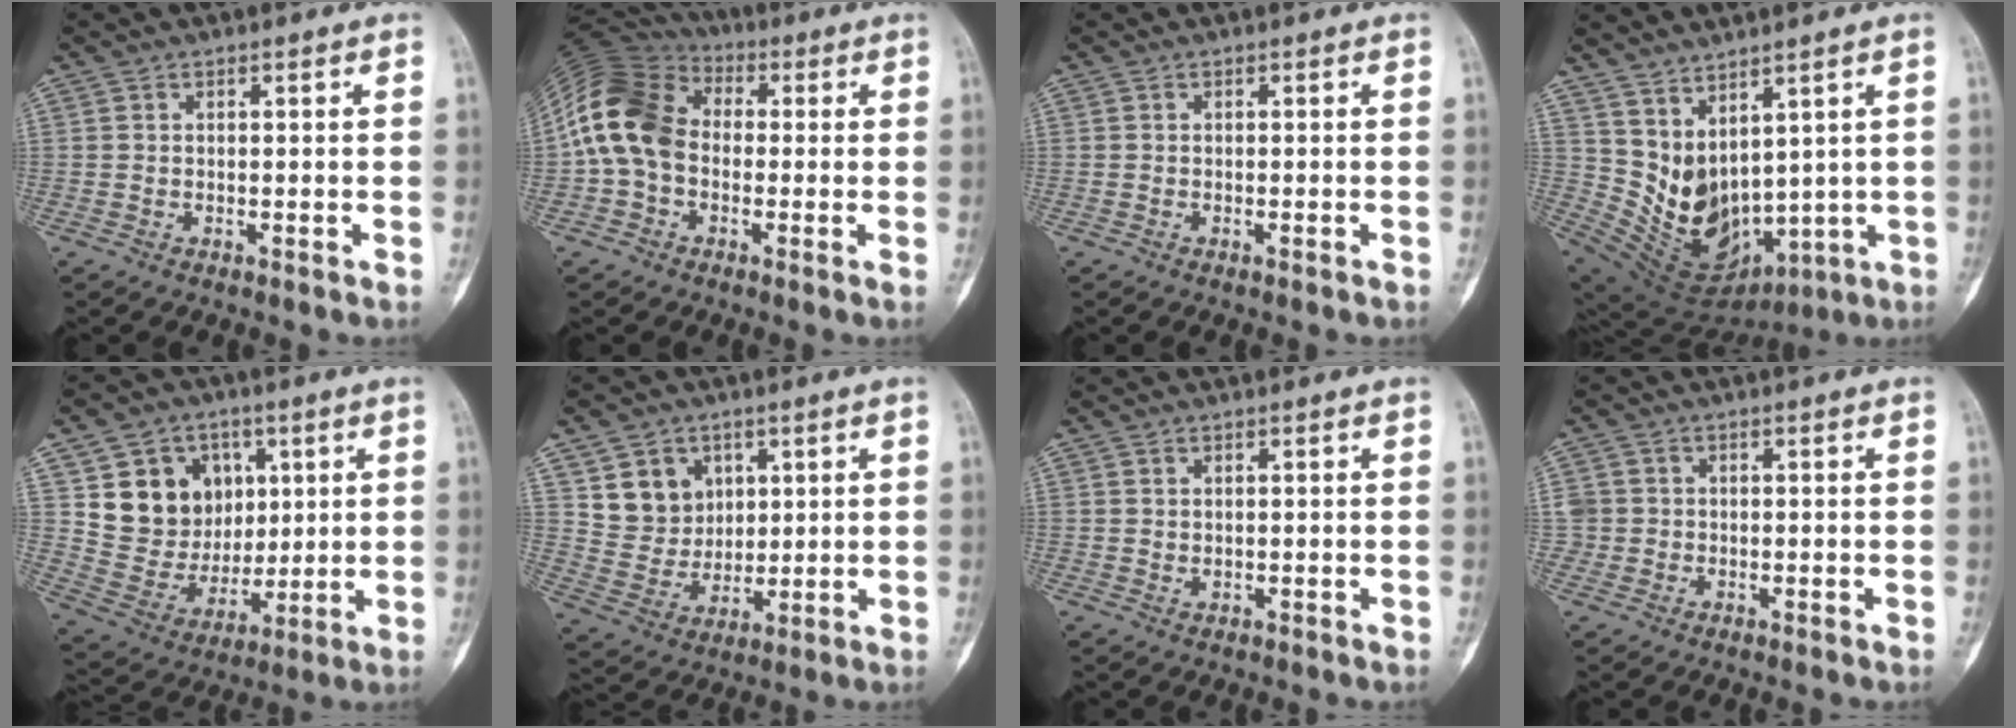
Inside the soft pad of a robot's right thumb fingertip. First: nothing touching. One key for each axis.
{"total": 14.9, "fx": -0.5, "fy": 11.1, "fz": 9.9, "tx": -0.191, "ty": 0.034, "tz": -0.022}
{"total": 0.5, "fx": -0.3, "fy": 0.1, "fz": 0.4, "tx": -0.010, "ty": -0.001, "tz": -0.003}
{"total": 12.6, "fx": 5.0, "fy": 7.4, "fz": 8.9, "tx": -0.130, "ty": -0.038, "tz": 0.132}
{"total": 15.5, "fx": 5.1, "fy": 13.2, "fz": 6.3, "tx": -0.058, "ty": -0.012, "tz": 0.108}
{"total": 9.7, "fx": 4.1, "fy": 8.2, "fz": 3.1, "tx": -0.020, "ty": -0.023, "tz": 0.085}
{"total": 0.5, "fx": 0.3, "fy": 0.3, "fz": 0.3, "tx": -0.002, "ty": -0.003, "tz": 0.006}
{"total": 2.6, "fx": -0.1, "fy": 2.5, "fz": 0.2, "tx": 0.013, "ty": 0.007, "tz": -0.002}